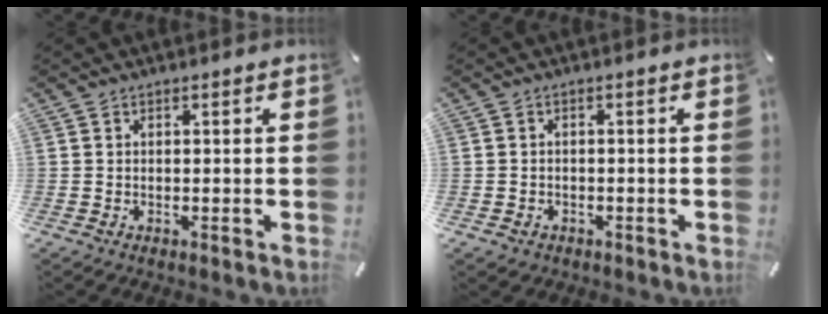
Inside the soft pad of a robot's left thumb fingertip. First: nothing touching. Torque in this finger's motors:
{"motor_torque": [-0.03, -0.05, 0.13, 0.11, -0.02]}